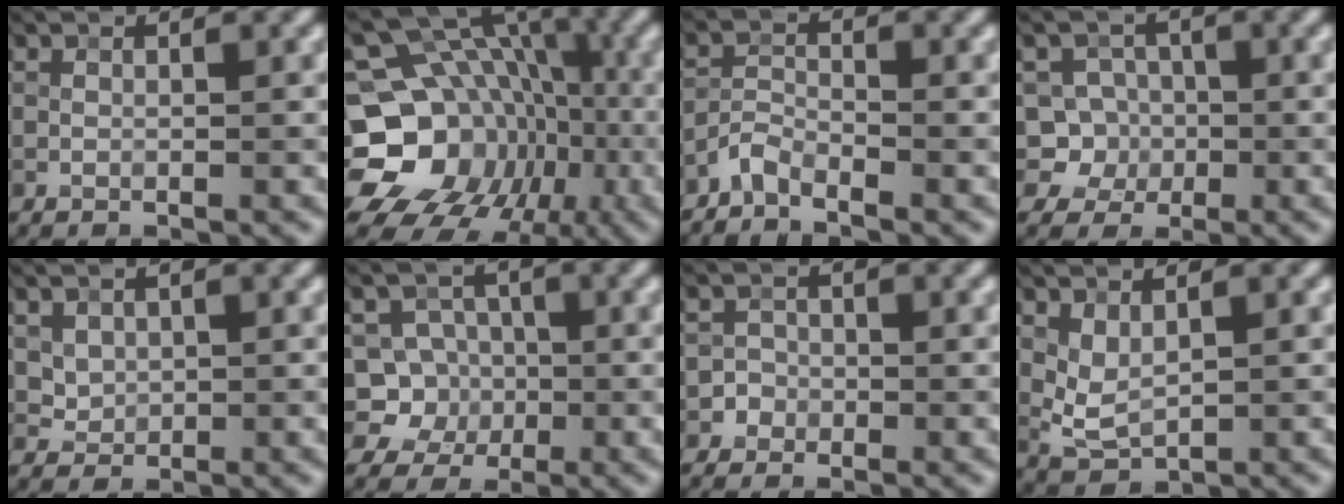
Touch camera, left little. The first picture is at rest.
{"total": 20.1, "force": [-5.3, 17.3, 8.6], "torque": [-0.148, -0.013, -0.094]}
{"total": 1.9, "force": [-1.8, 0.4, 0.6], "torque": [-0.014, 0.005, -0.044]}
{"total": 5.0, "force": [-1.0, 4.8, 1.0], "torque": [0.007, 0.015, -0.039]}
{"total": 2.2, "force": [0.9, 1.7, 0.9], "torque": [-0.022, -0.005, 0.032]}
{"total": 5.7, "force": [-0.8, 5.4, 1.4], "torque": [-0.004, 0.020, -0.039]}
{"total": 1.4, "force": [-0.7, 1.2, -0.2], "torque": [0.019, 0.009, -0.014]}
{"total": 2.3, "force": [1.0, 1.1, 1.7], "torque": [-0.041, -0.006, 0.026]}